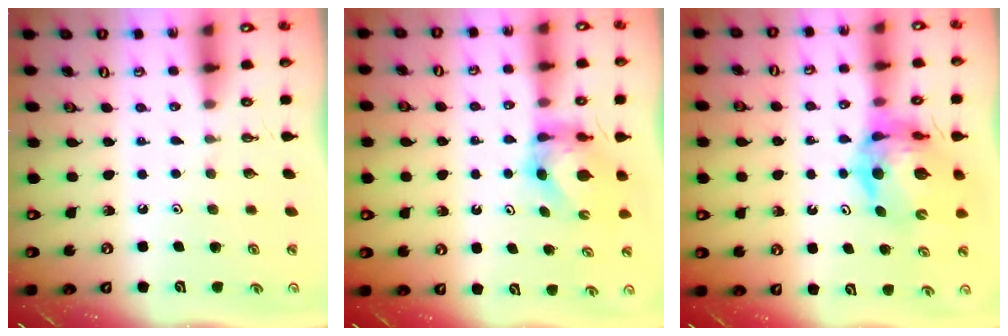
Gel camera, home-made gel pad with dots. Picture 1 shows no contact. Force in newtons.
{"total": 6.3, "press": 6.3, "slide": 0.2}
{"total": 13.5, "press": 13.4, "slide": 1.4}